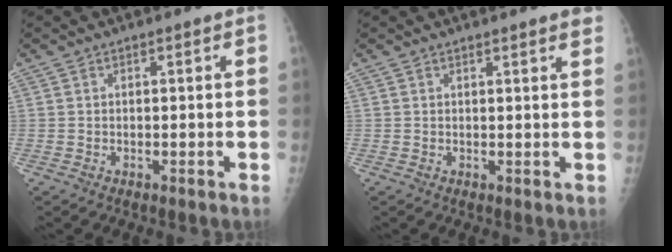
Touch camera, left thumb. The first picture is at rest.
{"total": 2.7, "force": [2.1, 0.1, 1.6], "torque": [-0.017, -0.005, 0.021]}